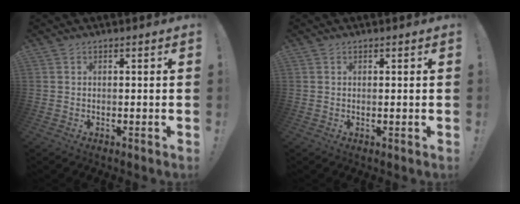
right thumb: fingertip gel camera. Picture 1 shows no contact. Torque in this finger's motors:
{"motor_torque": [-0.11, -0.24, 0.00, 0.06, -0.02]}